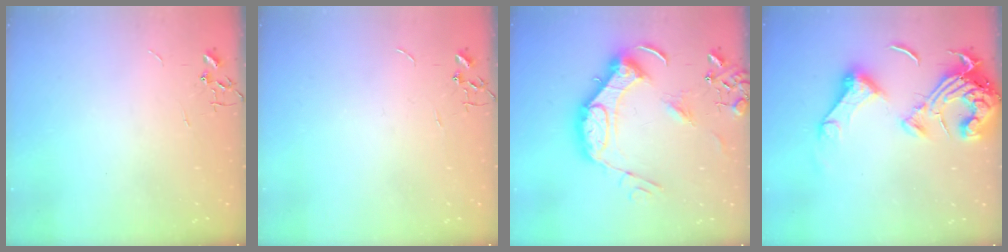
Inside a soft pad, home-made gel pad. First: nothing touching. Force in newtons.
{"total": 0.0}
{"total": 19.5, "press": 19.4, "slide": 2.4}
{"total": 18.2, "press": 18.1, "slide": 2.0}